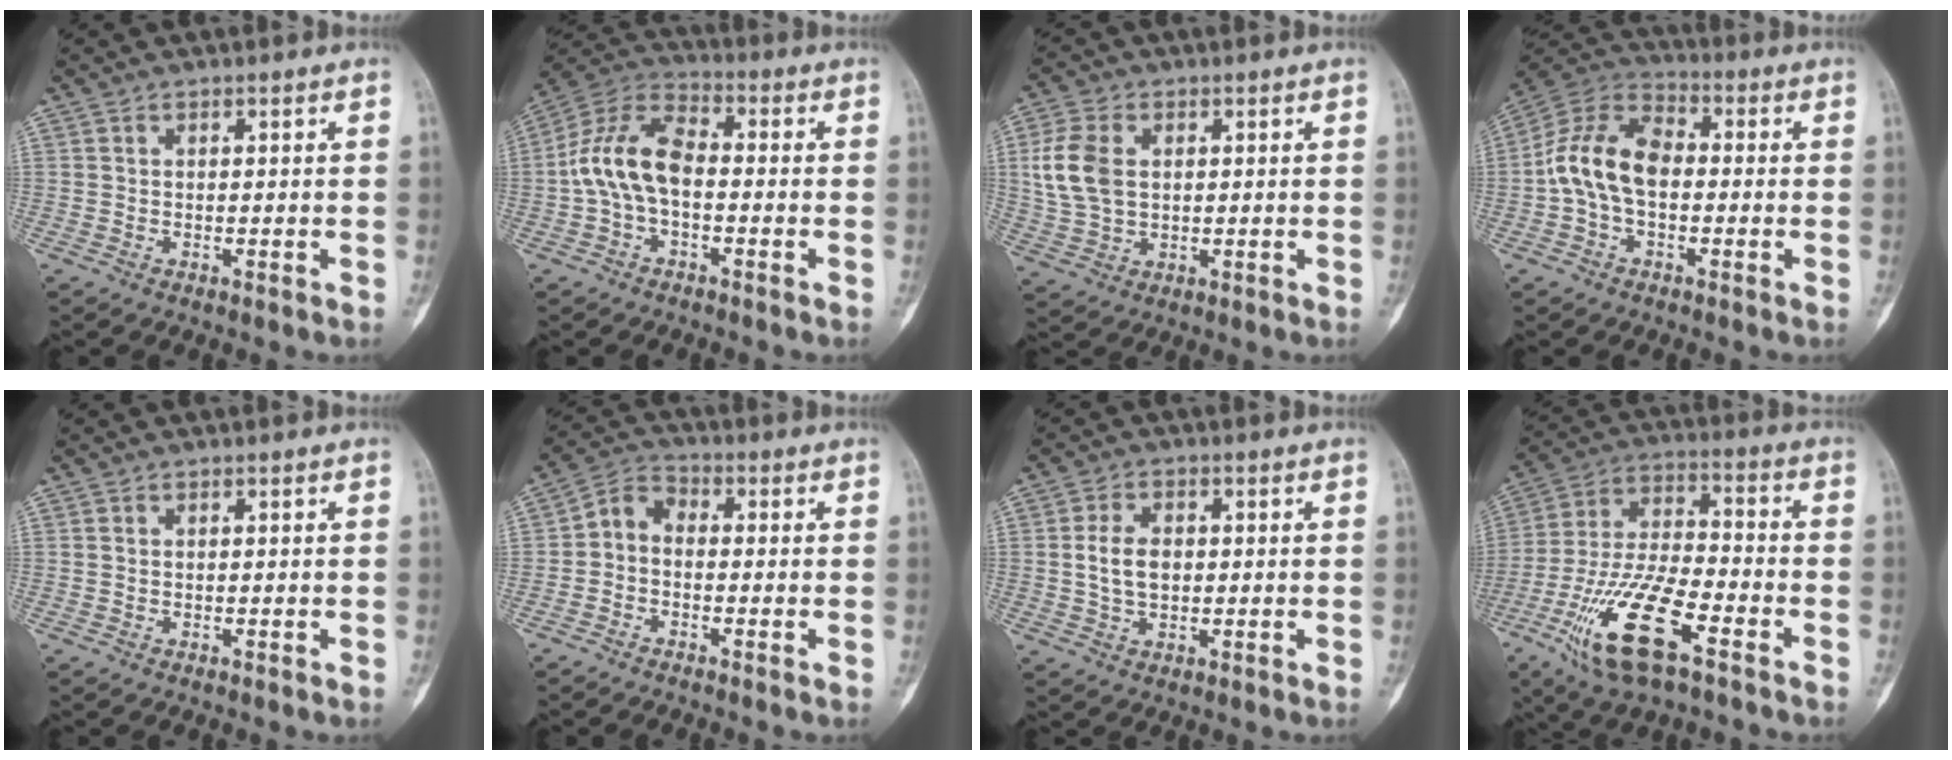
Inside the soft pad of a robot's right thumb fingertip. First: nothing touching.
{"total": 11.5, "force": [-1.2, 6.6, 9.4], "torque": [-0.184, 0.036, -0.033]}
{"total": 9.6, "force": [1.6, 6.5, 6.8], "torque": [-0.142, 0.001, 0.037]}
{"total": 12.5, "force": [-1.0, 7.9, 9.6], "torque": [-0.179, 0.037, -0.030]}
{"total": 0.0}
{"total": 4.9, "force": [-1.0, 3.5, 3.3], "torque": [-0.050, 0.023, -0.036]}
{"total": 5.8, "force": [0.2, 3.8, 4.4], "torque": [-0.076, 0.004, 0.005]}
{"total": 18.1, "force": [-8.9, 6.5, 14.4], "torque": [-0.289, 0.039, -0.161]}